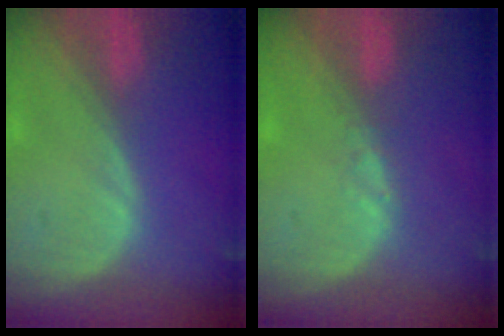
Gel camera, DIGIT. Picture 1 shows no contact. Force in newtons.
{"total": 0.9, "press": 0.8, "slide": 0.5}